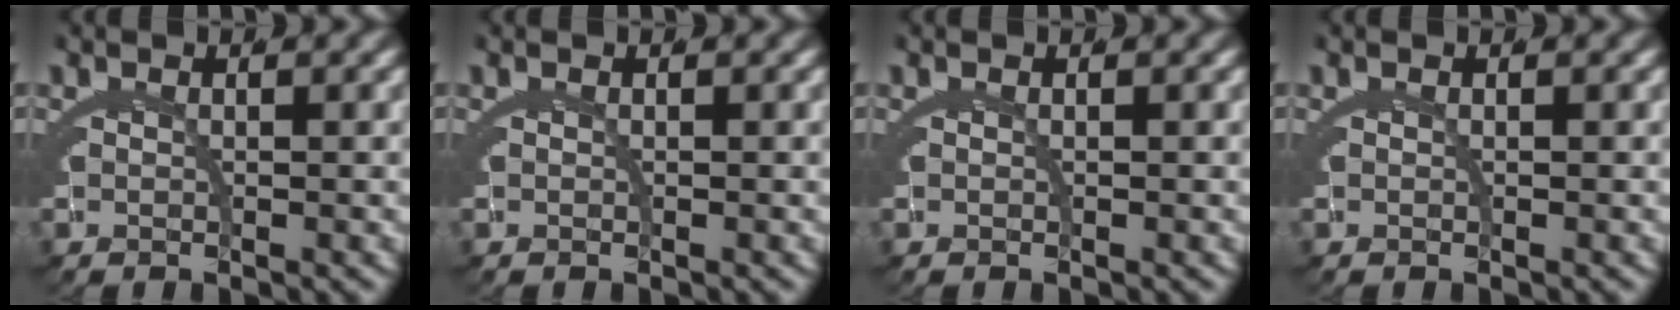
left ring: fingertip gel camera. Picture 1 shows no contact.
{"total": 0.0}
{"total": 0.0}
{"total": 0.0}